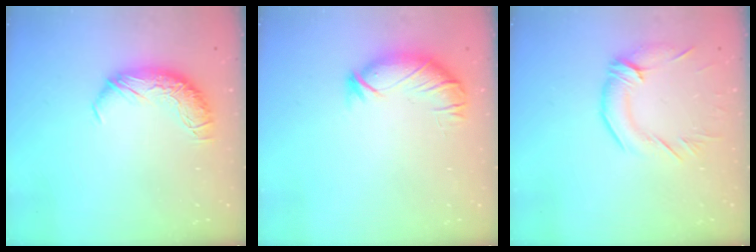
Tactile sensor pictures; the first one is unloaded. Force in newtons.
{"total": 3.1, "press": 3.0, "slide": 0.8}
{"total": 1.4, "press": 0.8, "slide": 1.1}